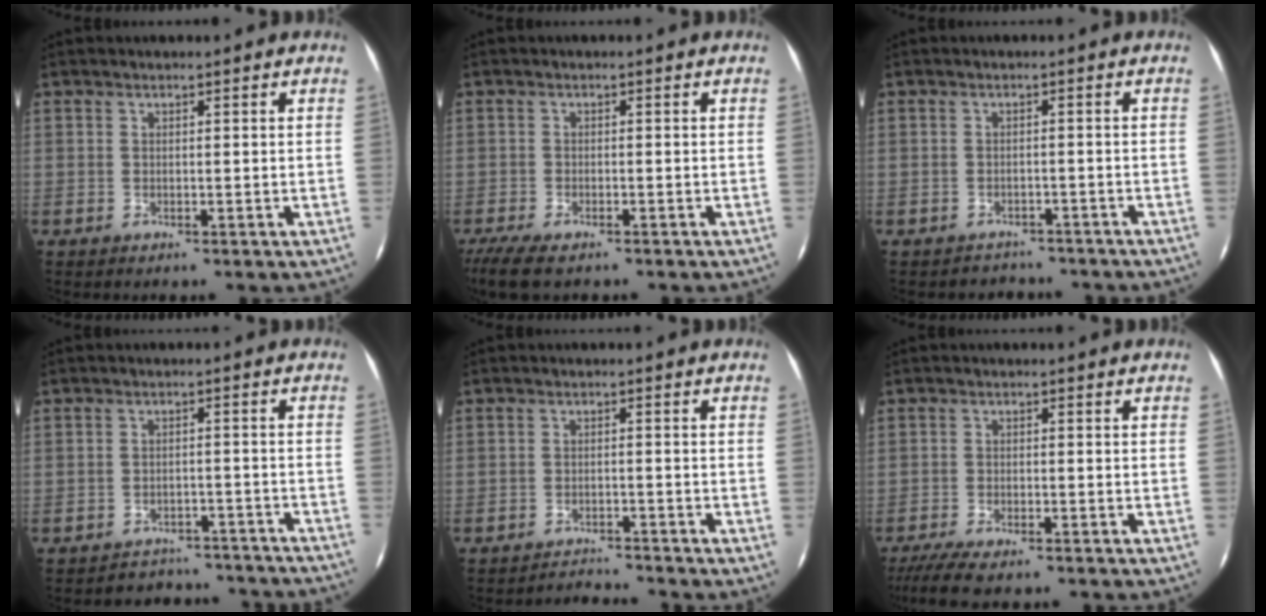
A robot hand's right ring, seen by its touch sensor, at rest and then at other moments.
{"total": 7.4, "force": [-5.6, 2.1, 4.3], "torque": [-0.108, -0.033, -0.105]}
{"total": 5.9, "force": [-5.1, 2.7, 0.9], "torque": [-0.015, 0.011, -0.061]}
{"total": 13.9, "force": [-12.9, 4.3, 2.6], "torque": [-0.051, 0.027, -0.151]}
{"total": 3.3, "force": [-3.2, -0.7, -0.4], "torque": [-0.008, 0.007, -0.052]}
{"total": 7.4, "force": [-6.4, 0.8, 3.6], "torque": [-0.093, -0.023, -0.111]}